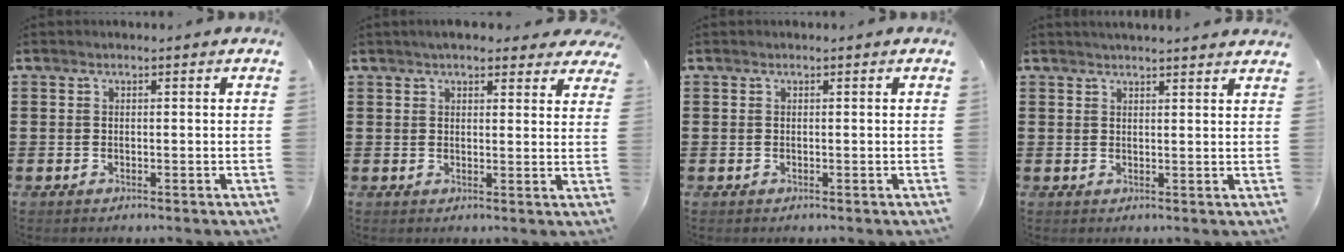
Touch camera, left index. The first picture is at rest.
{"total": 4.3, "force": [3.8, 1.0, 1.8], "torque": [-0.038, -0.004, 0.068]}
{"total": 0.0}
{"total": 2.0, "force": [2.0, -0.3, 0.1], "torque": [-0.007, -0.002, 0.038]}